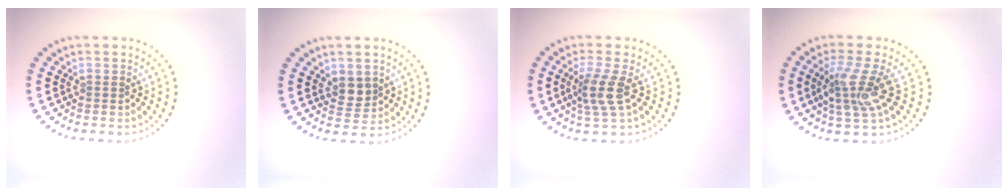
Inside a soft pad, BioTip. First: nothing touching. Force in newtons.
{"total": 2.0, "press": 1.8, "slide": 0.9}
{"total": 2.8, "press": 2.2, "slide": 1.8}
{"total": 3.6, "press": 3.0, "slide": 2.0}